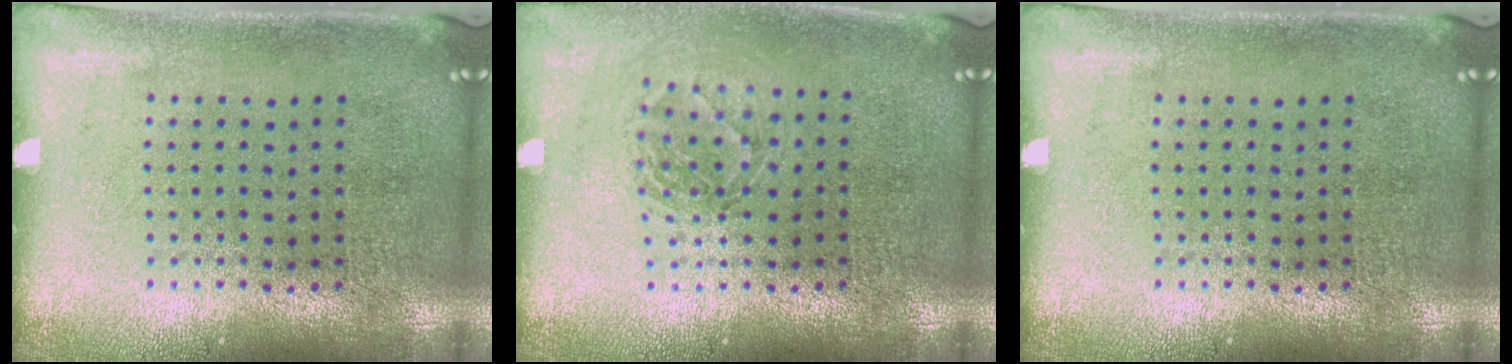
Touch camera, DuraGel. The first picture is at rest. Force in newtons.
{"total": 1.4, "press": 1.2, "slide": 0.7}
{"total": 0.0}